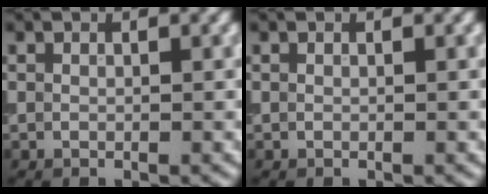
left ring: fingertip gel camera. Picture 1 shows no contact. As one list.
[{"total": 0.0}]